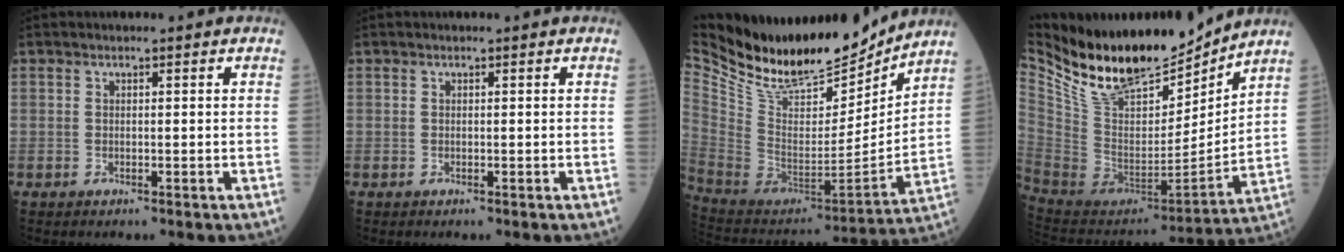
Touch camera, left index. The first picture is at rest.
{"total": 0.0}
{"total": 27.6, "force": [23.3, 8.3, 12.1], "torque": [-0.256, -0.021, 0.388]}
{"total": 19.6, "force": [16.5, 5.7, 8.8], "torque": [-0.163, -0.021, 0.302]}